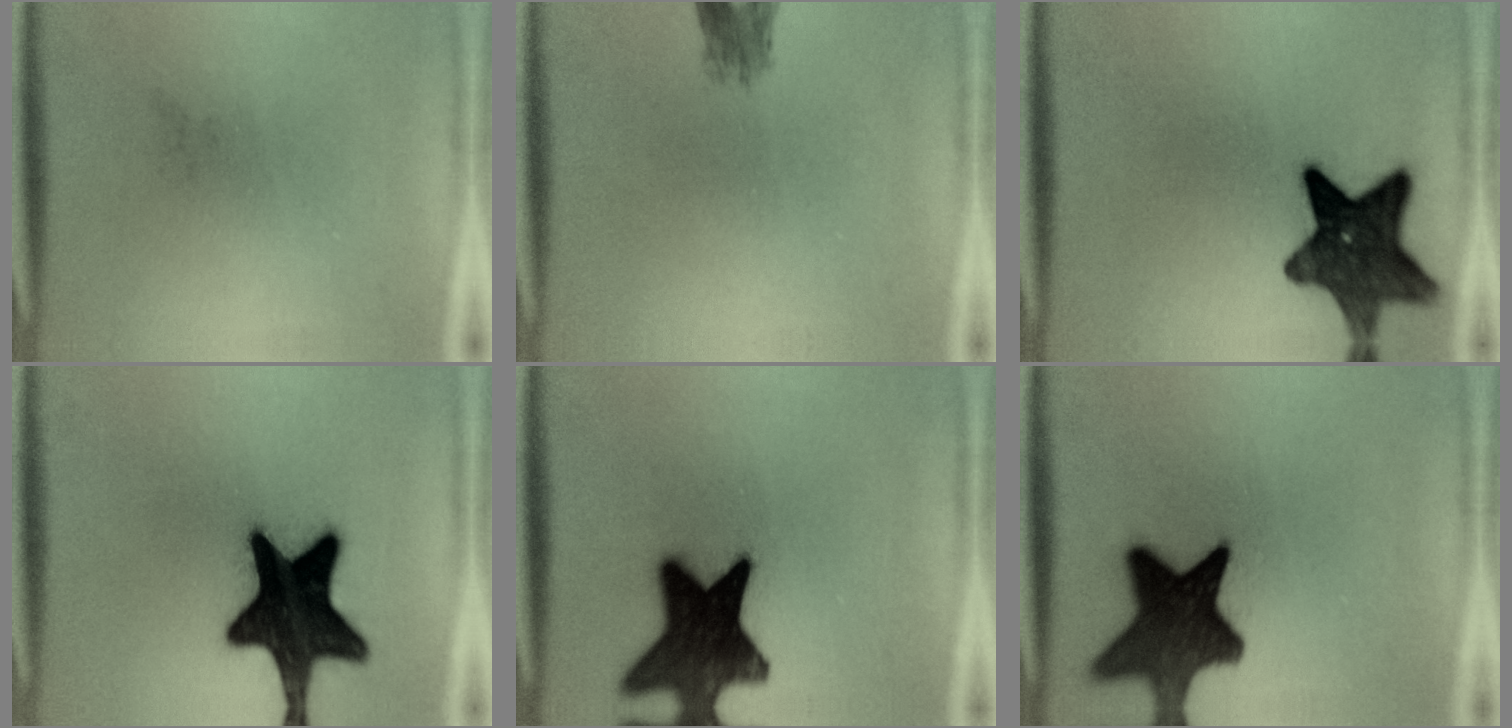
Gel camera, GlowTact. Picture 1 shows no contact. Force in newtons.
{"total": 2.5}
{"total": 12.8}
{"total": 18.9}
{"total": 18.0}
{"total": 14.3}